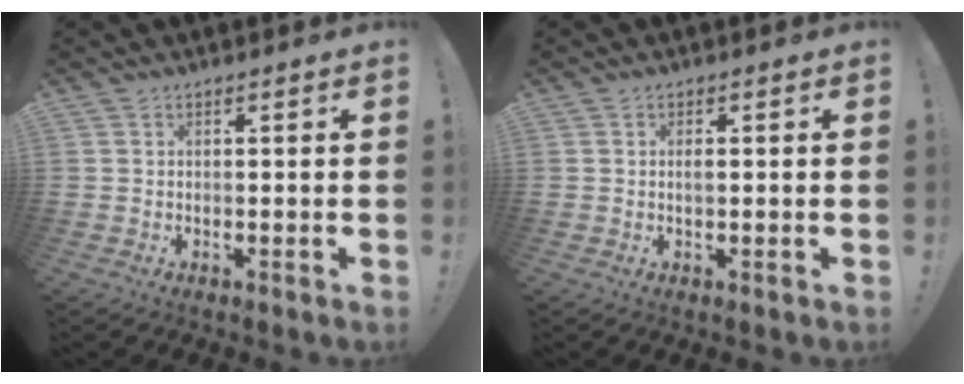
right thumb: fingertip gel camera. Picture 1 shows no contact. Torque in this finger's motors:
{"motor_torque": [0.05, 0.17, -0.03, -0.04, 0.00]}